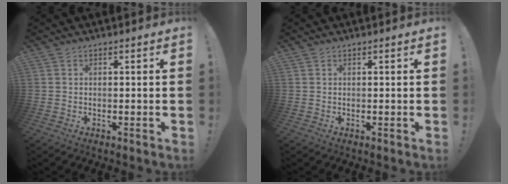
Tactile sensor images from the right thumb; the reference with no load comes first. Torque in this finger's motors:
{"motor_torque": [-0.06, 0.09, 0.00, -0.07, 0.10]}